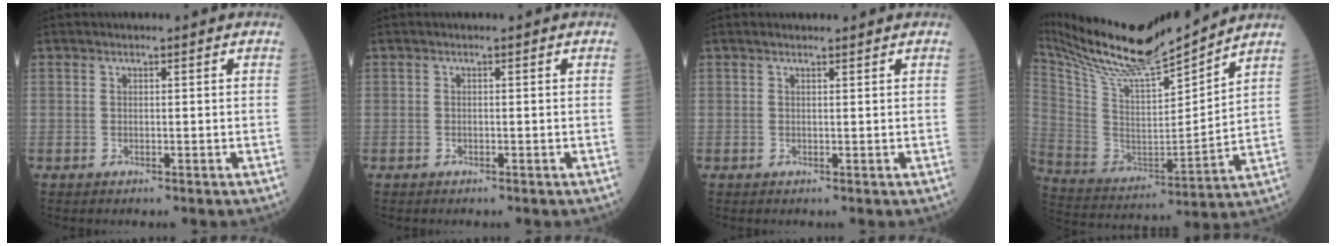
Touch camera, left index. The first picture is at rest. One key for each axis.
{"total": 0.0}
{"total": 1.4, "fx": 1.4, "fy": 0.2, "fz": 0.4, "tx": -0.007, "ty": 0.012, "tz": 0.021}
{"total": 19.8, "fx": 17.9, "fy": 1.0, "fz": 8.5, "tx": -0.172, "ty": -0.016, "tz": 0.313}